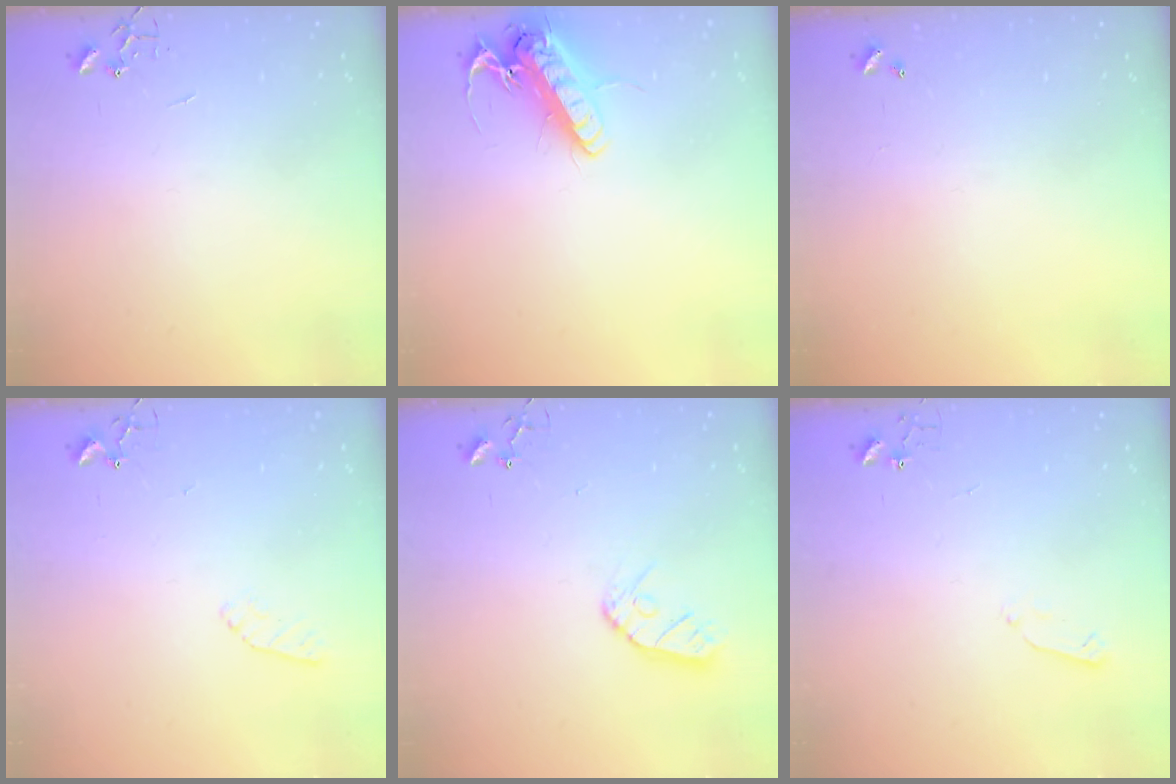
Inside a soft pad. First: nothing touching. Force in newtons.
{"total": 14.1, "press": 13.9, "slide": 2.6}
{"total": 0.0}
{"total": 6.6, "press": 6.5, "slide": 0.7}
{"total": 9.0, "press": 8.9, "slide": 0.8}
{"total": 3.3, "press": 3.2, "slide": 0.6}